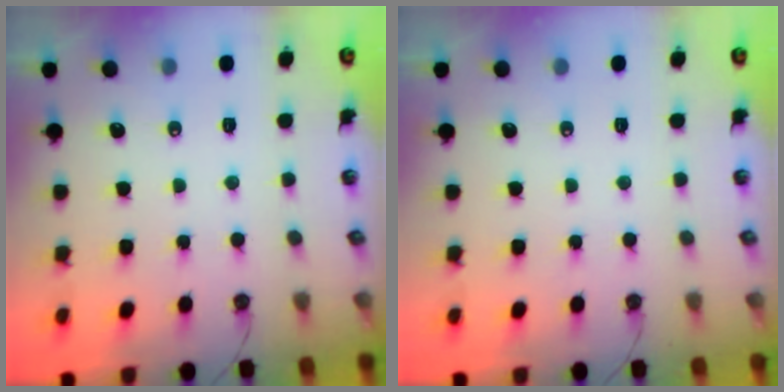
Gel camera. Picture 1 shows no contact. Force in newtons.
{"total": 0.0}